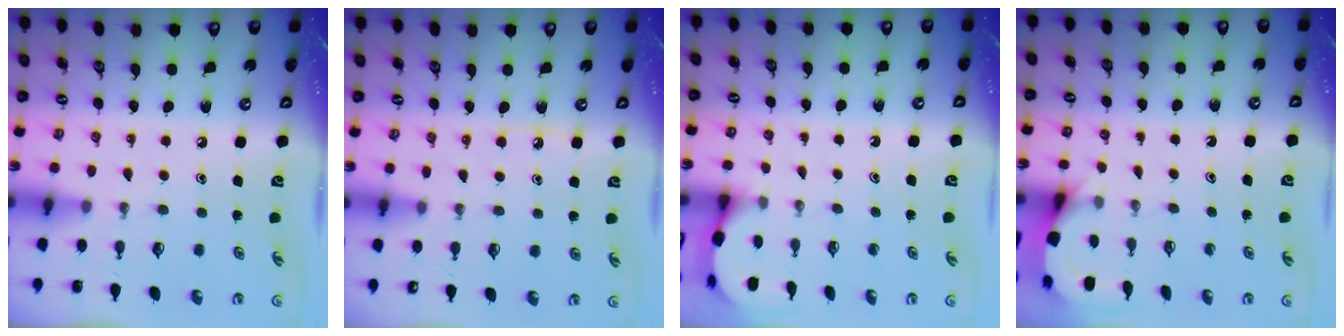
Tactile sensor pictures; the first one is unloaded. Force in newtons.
{"total": 4.0, "press": 4.0, "slide": 0.5}
{"total": 2.6, "press": 2.6, "slide": 0.2}
{"total": 3.5, "press": 3.4, "slide": 0.4}